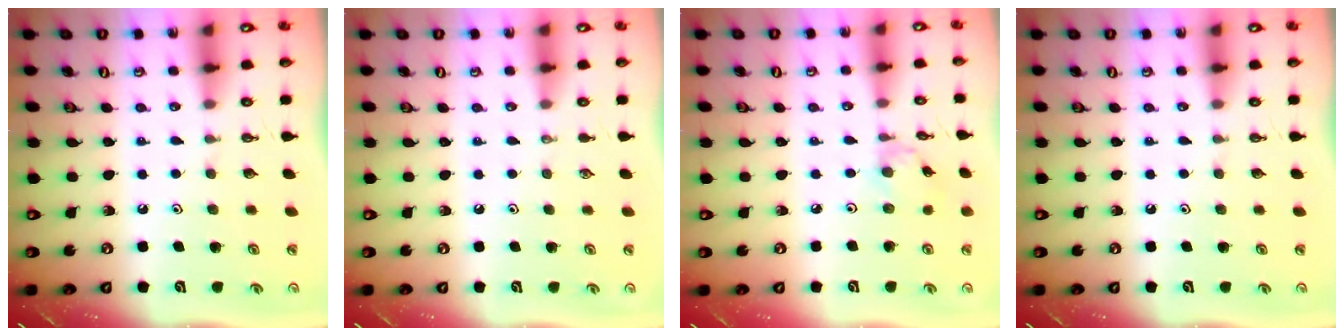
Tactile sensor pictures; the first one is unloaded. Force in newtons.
{"total": 0.0}
{"total": 1.4, "press": 1.4, "slide": 0.1}
{"total": 0.0}